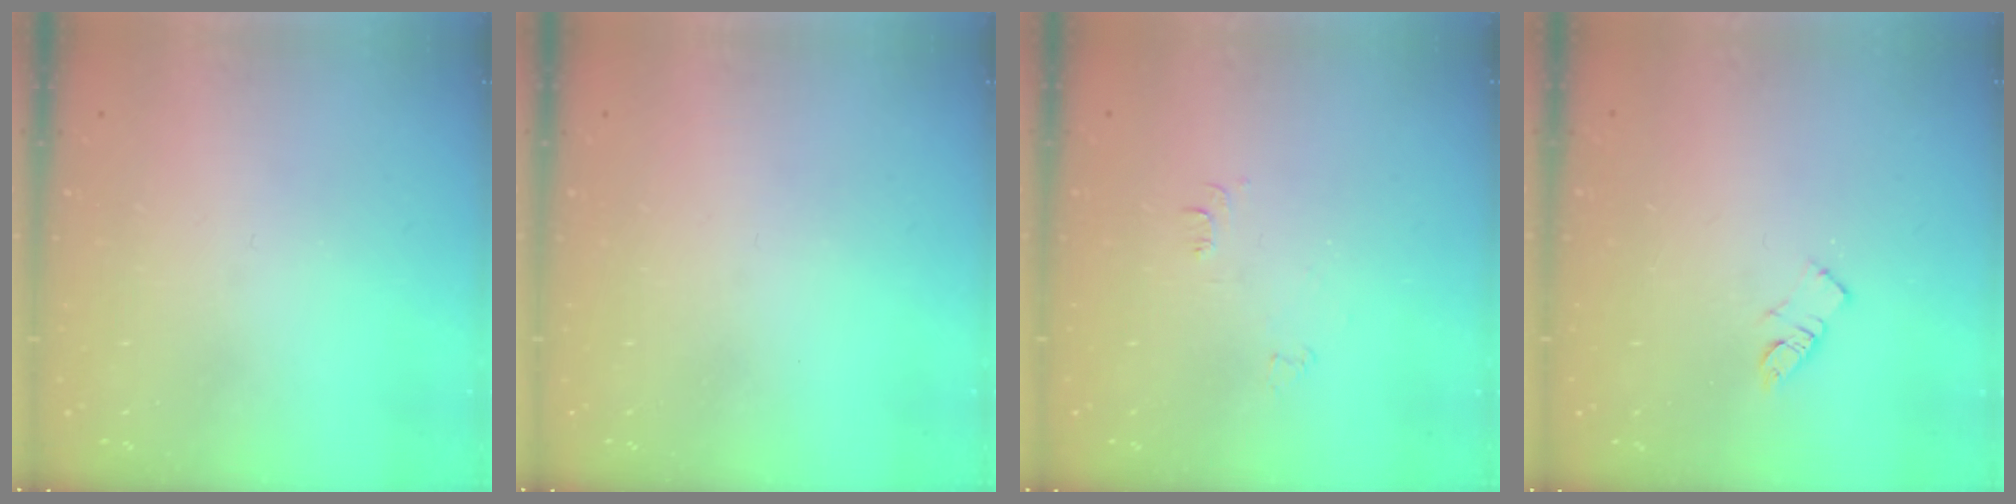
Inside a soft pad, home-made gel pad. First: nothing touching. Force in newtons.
{"total": 0.0}
{"total": 3.4, "press": 3.4, "slide": 0.4}
{"total": 5.8, "press": 5.8, "slide": 0.1}